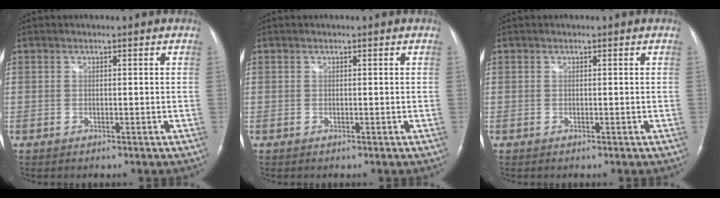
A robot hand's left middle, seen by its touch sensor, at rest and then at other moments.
{"total": 0.0}
{"total": 0.0}